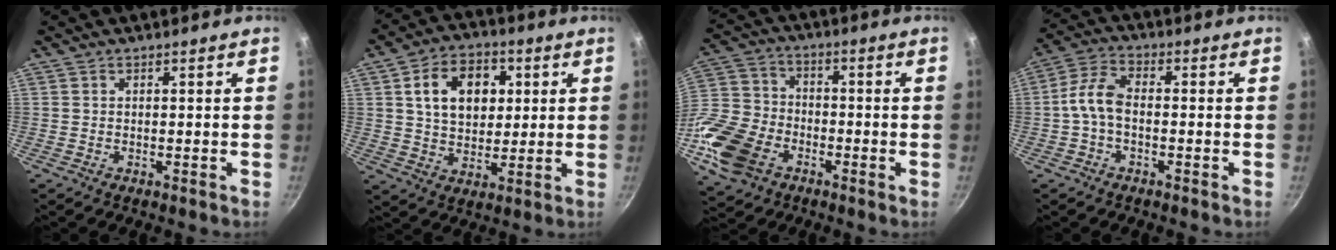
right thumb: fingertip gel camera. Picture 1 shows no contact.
{"total": 13.0, "force": [3.3, 9.2, 8.5], "torque": [-0.104, 0.002, 0.051]}
{"total": 16.8, "force": [-7.0, 11.9, 9.5], "torque": [-0.198, 0.036, -0.150]}
{"total": 6.4, "force": [-1.3, 3.6, 5.1], "torque": [-0.106, 0.031, -0.036]}